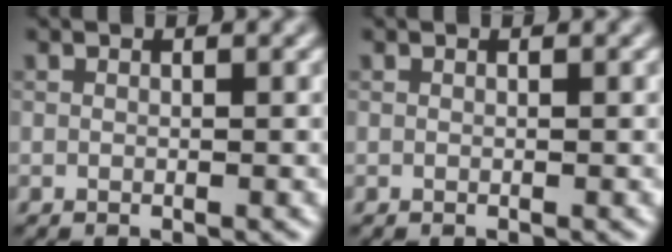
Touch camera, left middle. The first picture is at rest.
{"total": 0.0}